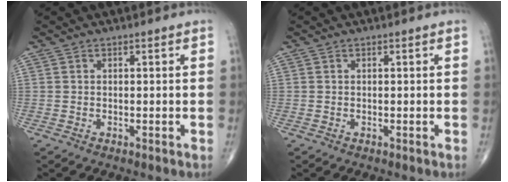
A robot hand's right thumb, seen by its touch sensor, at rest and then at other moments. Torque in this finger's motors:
{"motor_torque": [-0.02, 0.03, 0.00, 0.00, 0.00]}